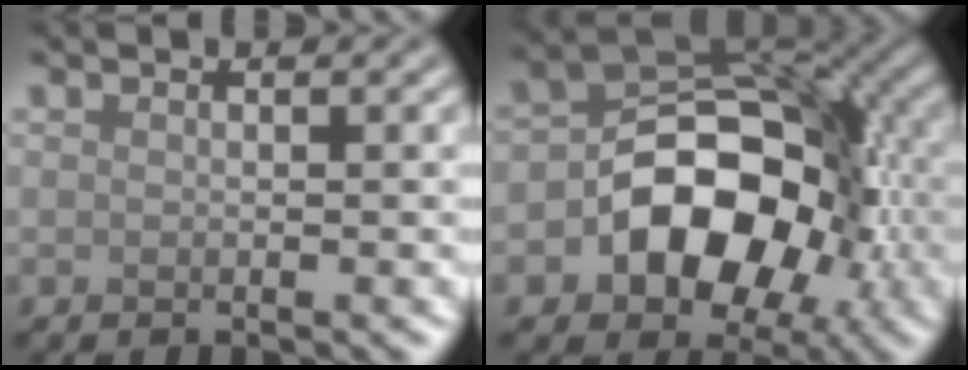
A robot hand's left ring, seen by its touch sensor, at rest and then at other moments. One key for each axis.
{"total": 11.4, "fx": -3.0, "fy": 7.8, "fz": 7.8, "tx": -0.109, "ty": 0.001, "tz": -0.048}